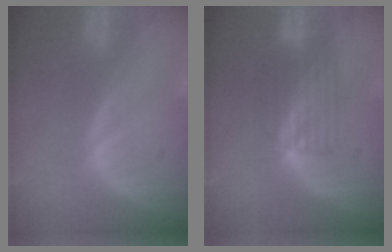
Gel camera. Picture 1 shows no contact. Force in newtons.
{"total": 4.3, "press": 4.2, "slide": 1.1}